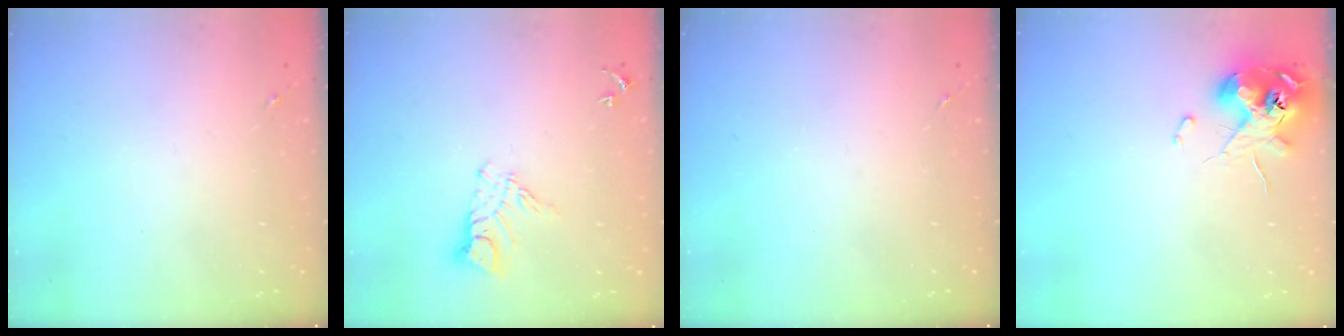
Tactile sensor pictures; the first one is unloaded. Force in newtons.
{"total": 9.2, "press": 9.1, "slide": 0.8}
{"total": 0.0}
{"total": 11.6, "press": 11.4, "slide": 1.7}